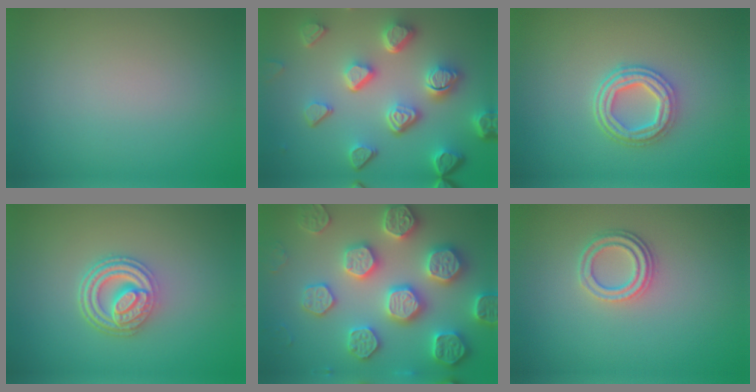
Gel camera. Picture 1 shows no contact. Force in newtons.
{"total": 7.1, "press": 5.4, "slide": 4.6}
{"total": 4.2, "press": 3.2, "slide": 2.7}
{"total": 4.7, "press": 3.5, "slide": 3.0}
{"total": 7.9, "press": 7.7, "slide": 1.6}
{"total": 2.8, "press": 2.3, "slide": 1.6}